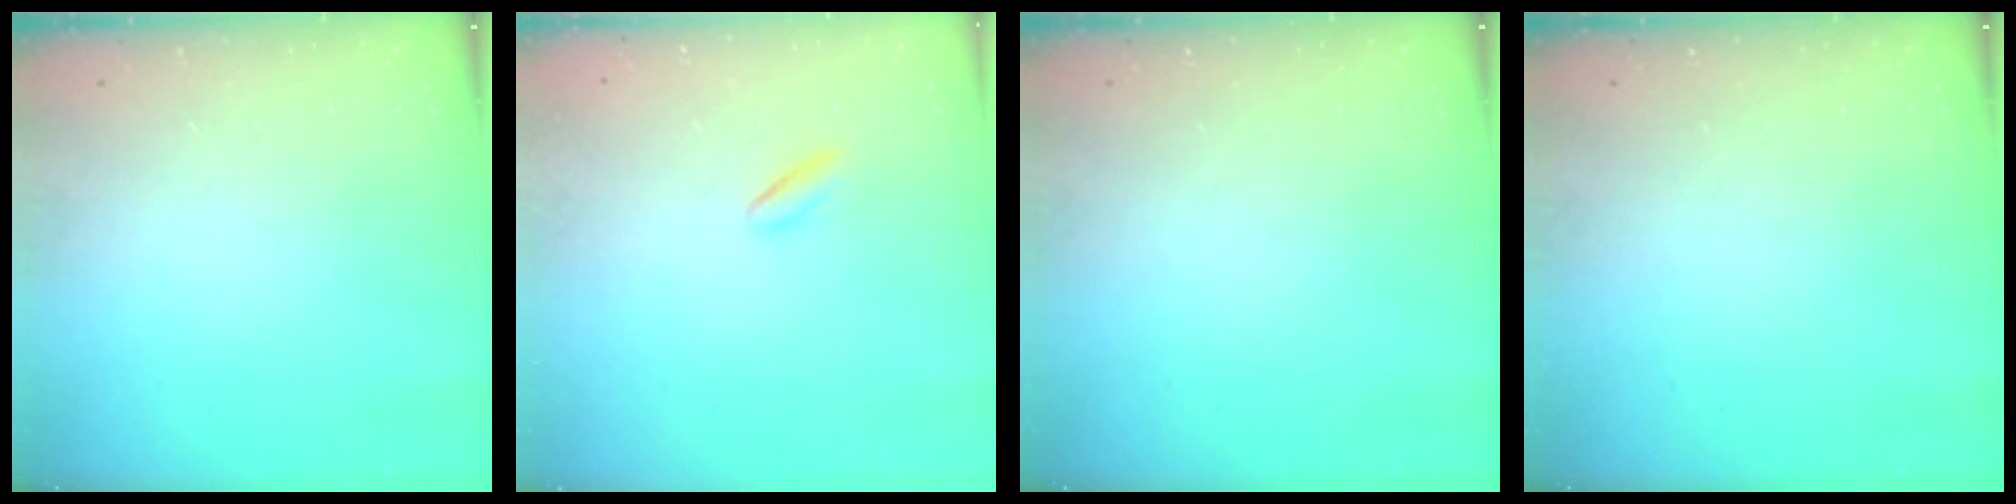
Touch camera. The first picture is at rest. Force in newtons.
{"total": 1.7, "press": 1.5, "slide": 0.7}
{"total": 0.0}
{"total": 0.0}